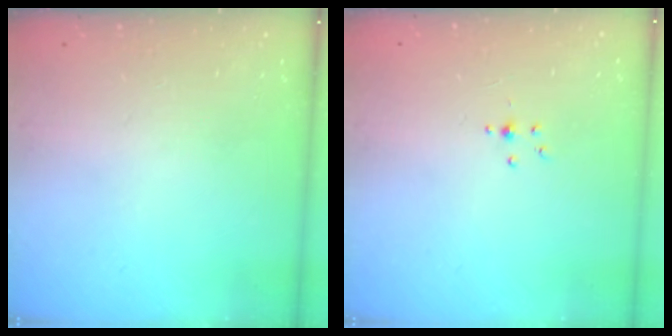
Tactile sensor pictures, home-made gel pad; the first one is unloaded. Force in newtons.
{"total": 2.5, "press": 2.3, "slide": 1.0}